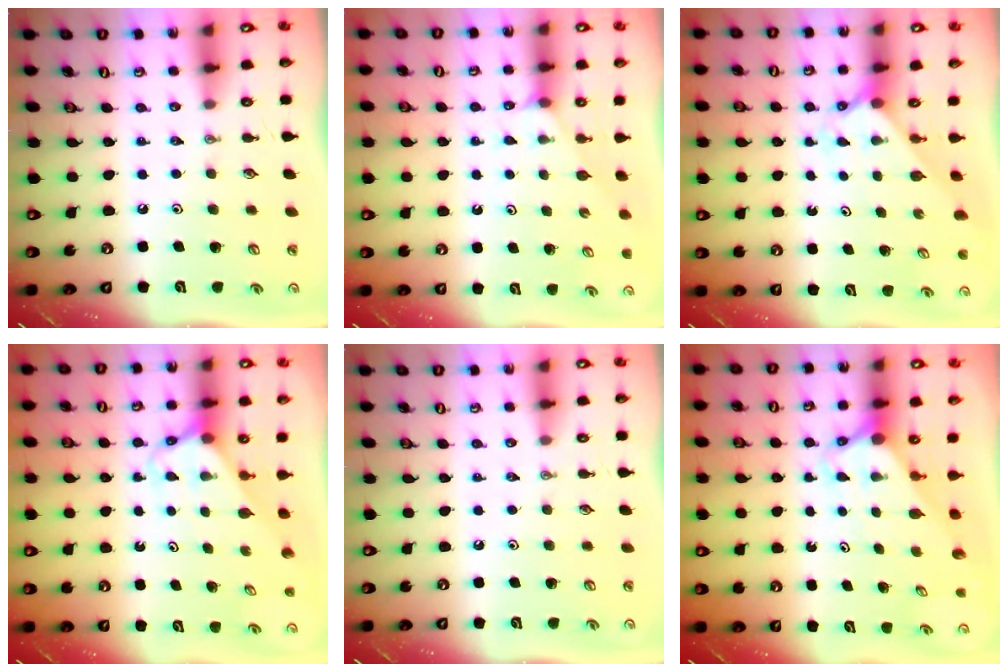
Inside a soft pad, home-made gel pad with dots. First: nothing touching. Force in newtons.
{"total": 2.9, "press": 2.8, "slide": 0.5}
{"total": 2.1, "press": 2.1, "slide": 0.2}
{"total": 2.9, "press": 2.9, "slide": 0.2}
{"total": 0.0}
{"total": 2.7, "press": 2.7, "slide": 0.0}